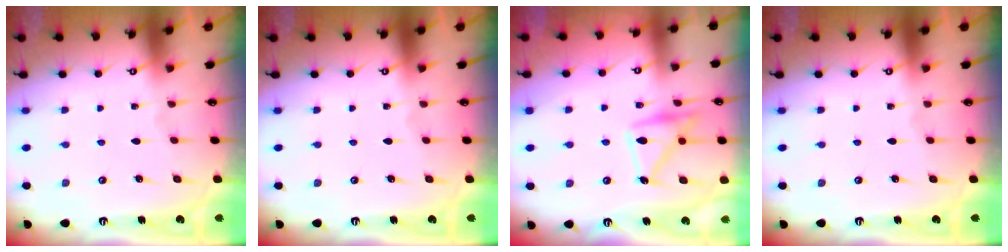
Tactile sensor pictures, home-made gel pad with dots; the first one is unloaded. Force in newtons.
{"total": 0.0}
{"total": 16.7, "press": 16.6, "slide": 1.1}
{"total": 0.0}